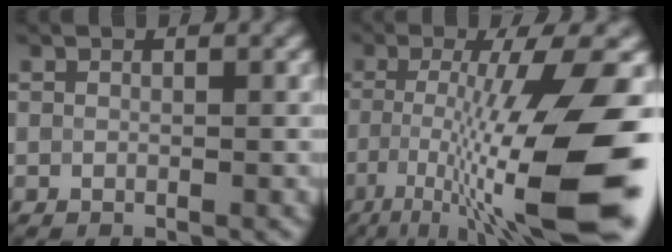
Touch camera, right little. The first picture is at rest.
{"total": 13.0, "force": [-4.2, 2.5, 12.0], "torque": [-0.197, -0.009, -0.065]}